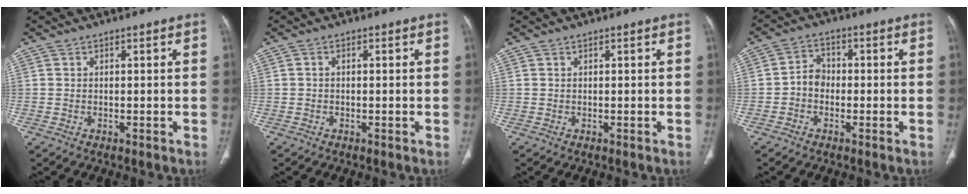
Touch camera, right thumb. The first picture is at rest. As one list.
[{"total": 0.5, "force": [-0.1, 0.3, 0.4], "torque": [-0.005, 0.001, -0.008]}, {"total": 0.0}, {"total": 4.0, "force": [-1.0, 3.3, 2.1], "torque": [-0.021, 0.018, -0.029]}]